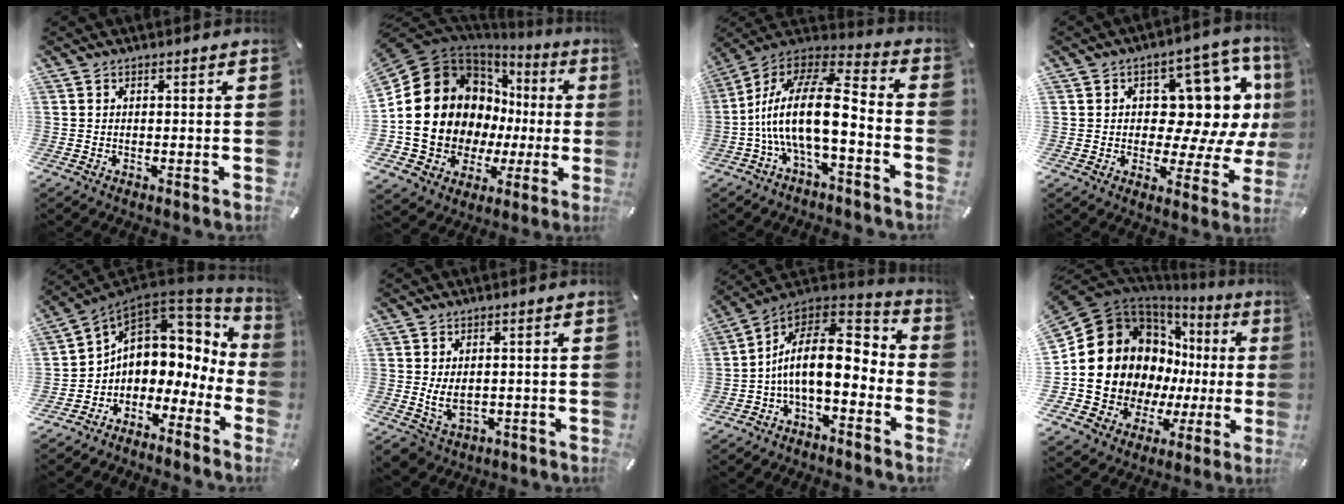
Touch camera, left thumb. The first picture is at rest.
{"total": 23.0, "force": [2.9, 18.5, 13.4], "torque": [-0.264, -0.035, 0.087]}
{"total": 19.4, "force": [-3.0, 8.0, 17.4], "torque": [-0.348, 0.013, -0.051]}
{"total": 15.9, "force": [5.5, 9.6, 11.4], "torque": [-0.141, -0.052, 0.094]}
{"total": 6.2, "force": [1.8, 5.8, 1.4], "torque": [-0.034, -0.049, 0.035]}
{"total": 5.3, "force": [-0.3, 4.0, 3.5], "torque": [-0.075, -0.003, -0.006]}
{"total": 16.2, "force": [-1.0, 8.9, 13.5], "torque": [-0.254, 0.005, -0.017]}
{"total": 20.2, "force": [3.4, 16.9, 10.7], "torque": [-0.197, -0.046, 0.091]}